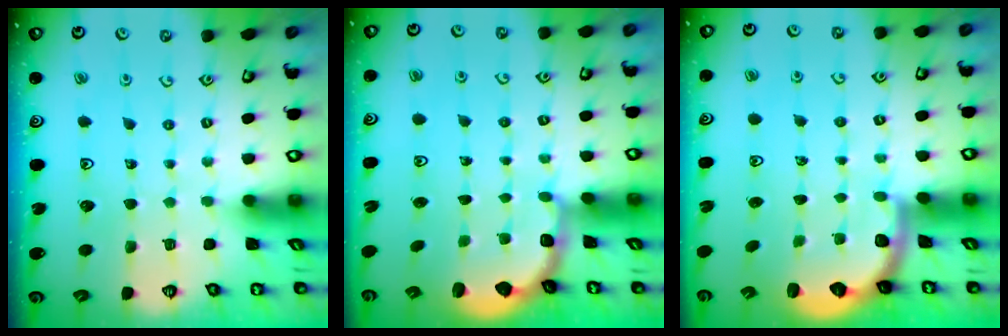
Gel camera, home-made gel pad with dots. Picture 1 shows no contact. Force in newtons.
{"total": 2.7, "press": 2.0, "slide": 1.8}
{"total": 2.6, "press": 1.9, "slide": 1.7}